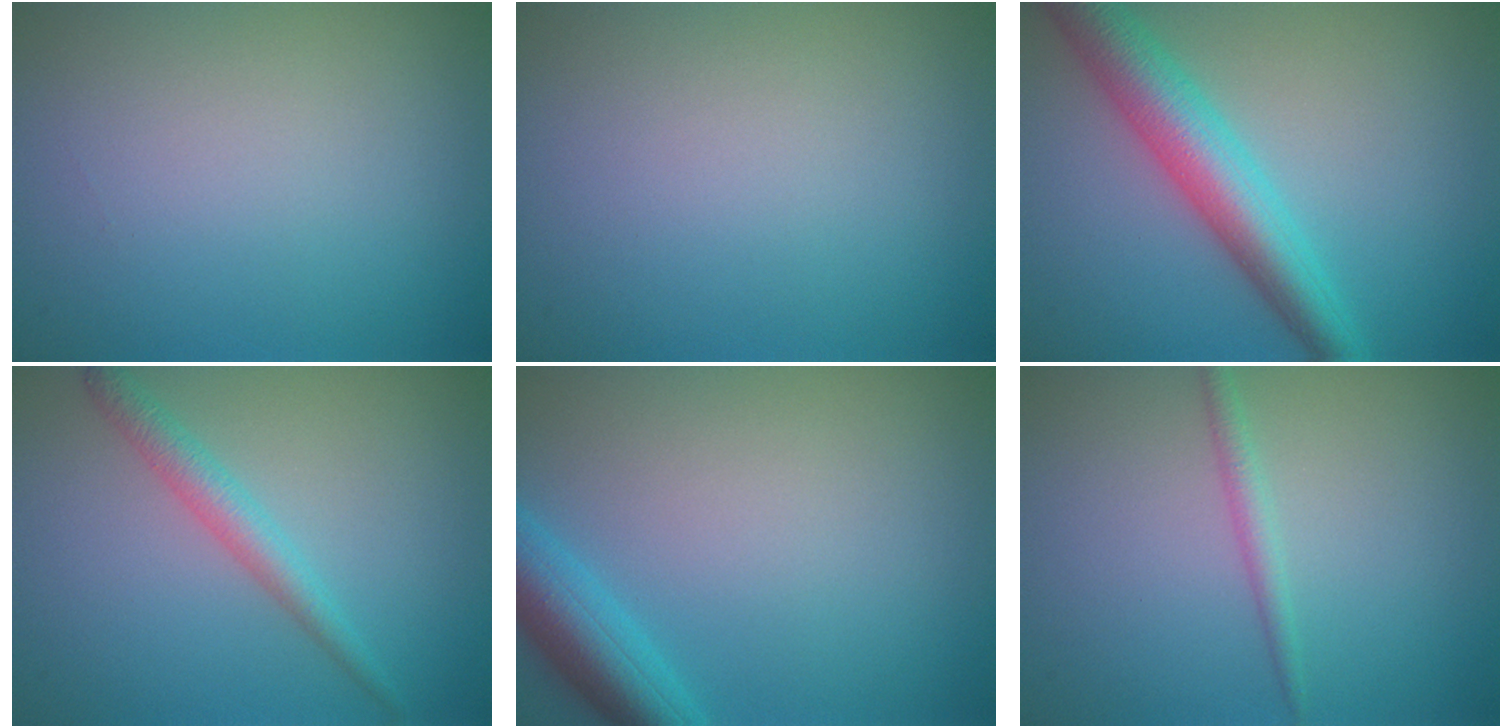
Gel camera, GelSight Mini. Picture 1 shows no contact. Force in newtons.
{"total": 0.0}
{"total": 6.1, "press": 6.1, "slide": 0.0}
{"total": 2.4, "press": 2.4, "slide": 0.1}
{"total": 4.3, "press": 4.3, "slide": 0.3}
{"total": 1.4, "press": 1.4, "slide": 0.1}